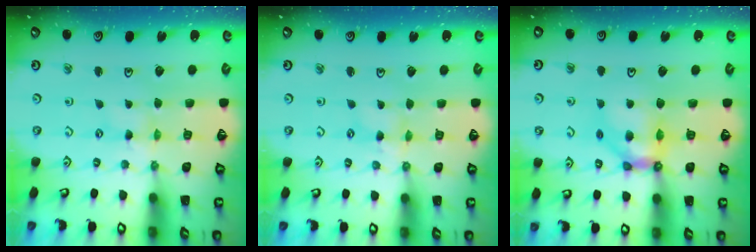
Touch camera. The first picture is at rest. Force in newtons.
{"total": 1.6, "press": 1.6, "slide": 0.2}
{"total": 10.1, "press": 10.1, "slide": 0.9}